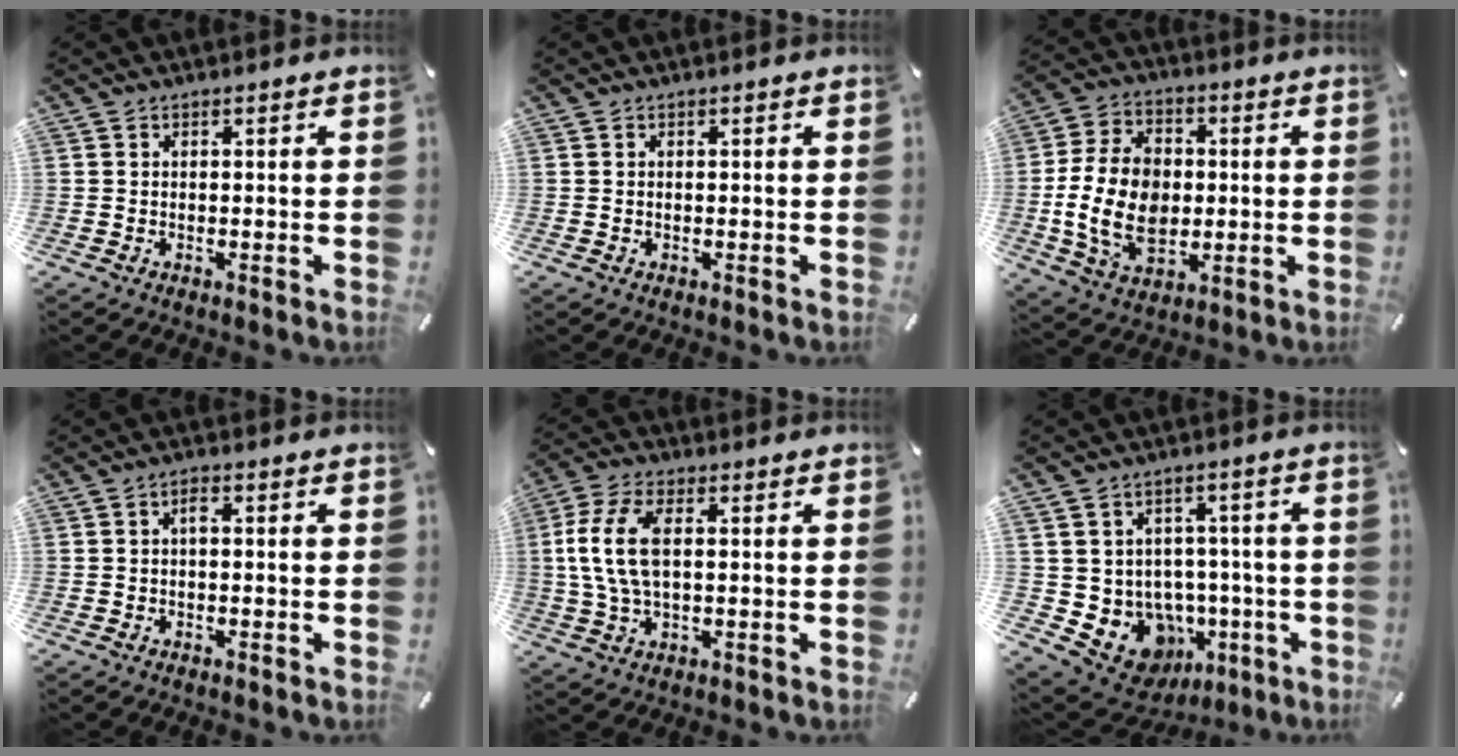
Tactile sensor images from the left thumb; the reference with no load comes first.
{"total": 0.0}
{"total": 16.1, "force": [-1.2, 11.9, 10.8], "torque": [-0.234, 0.005, -0.021]}
{"total": 1.7, "force": [-0.1, 0.6, 1.6], "torque": [-0.034, 0.005, -0.003]}
{"total": 11.0, "force": [1.3, 5.4, 9.5], "torque": [-0.211, -0.004, 0.020]}
{"total": 10.7, "force": [-3.5, 9.3, 4.1], "torque": [-0.065, -0.001, -0.043]}